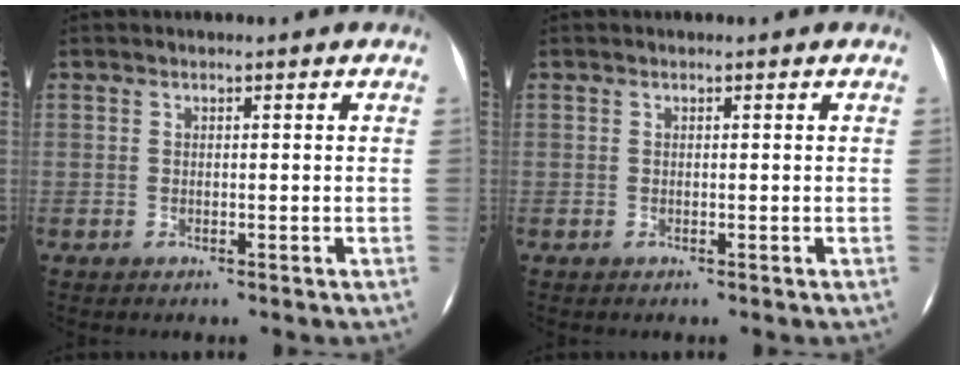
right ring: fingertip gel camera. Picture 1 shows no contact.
{"total": 0.0}